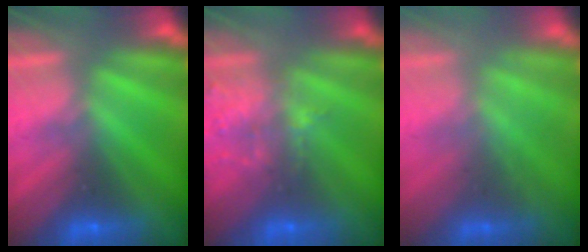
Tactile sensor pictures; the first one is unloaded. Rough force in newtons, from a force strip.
{"total": 1.7}
{"total": 2.1}